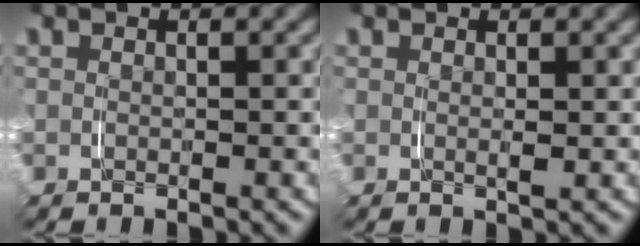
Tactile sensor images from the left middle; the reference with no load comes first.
{"total": 0.7, "force": [0.3, -0.1, 0.6], "torque": [-0.010, -0.006, 0.007]}